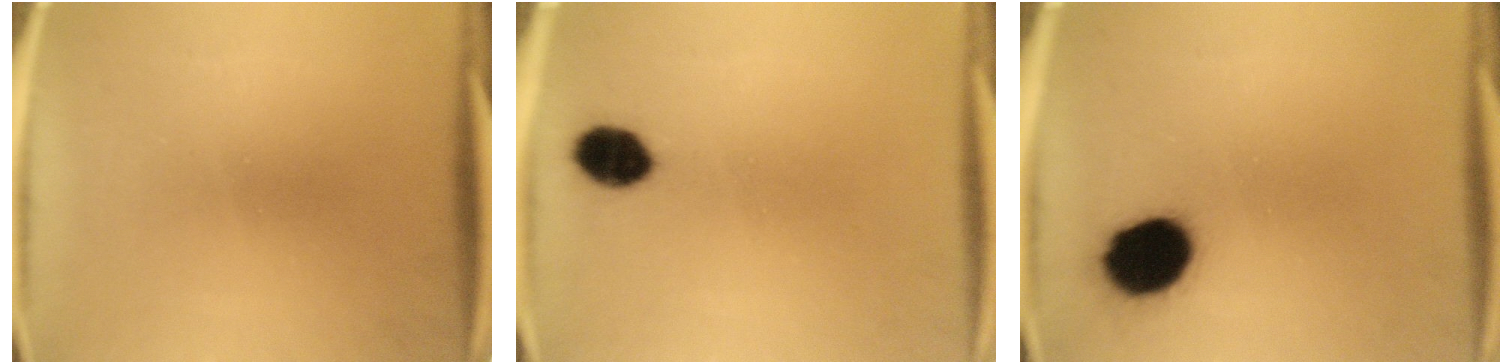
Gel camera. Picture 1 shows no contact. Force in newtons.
{"total": 6.5}
{"total": 13.2}